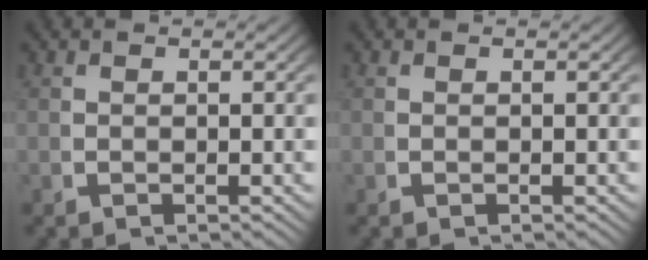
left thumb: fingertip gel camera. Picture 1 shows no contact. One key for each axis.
{"total": 0.0}